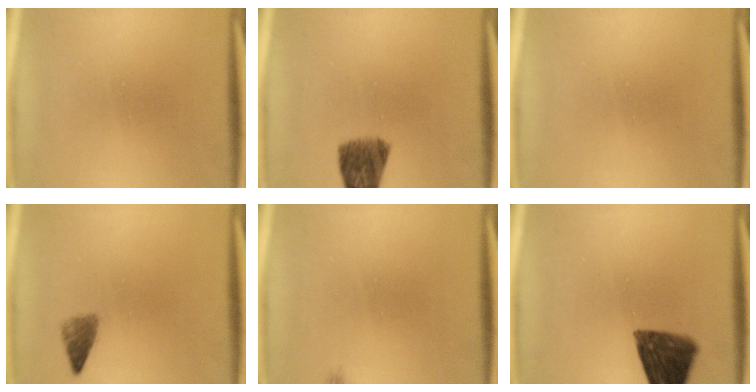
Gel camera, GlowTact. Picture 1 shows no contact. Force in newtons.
{"total": 7.5}
{"total": 0.0}
{"total": 2.2}
{"total": 0.6}
{"total": 12.5}